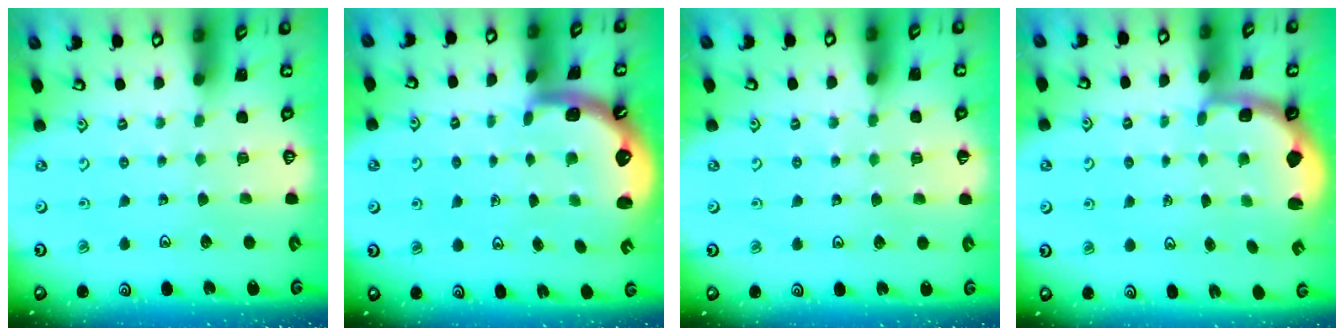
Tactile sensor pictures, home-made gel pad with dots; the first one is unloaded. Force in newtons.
{"total": 1.5, "press": 1.3, "slide": 0.6}
{"total": 2.4, "press": 2.4, "slide": 0.5}
{"total": 2.2, "press": 1.5, "slide": 1.6}